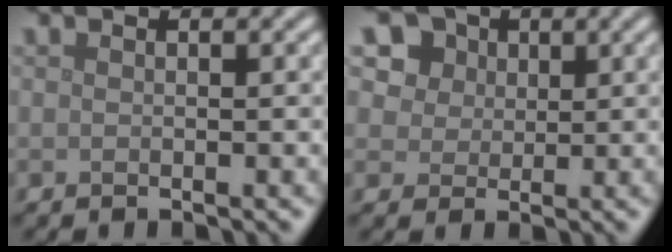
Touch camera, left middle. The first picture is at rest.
{"total": 8.9, "force": [4.7, 6.6, 3.6], "torque": [-0.082, 0.016, 0.067]}